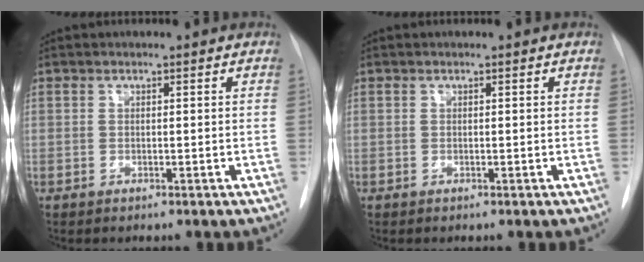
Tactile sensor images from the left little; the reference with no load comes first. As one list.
[{"total": 0.0}]